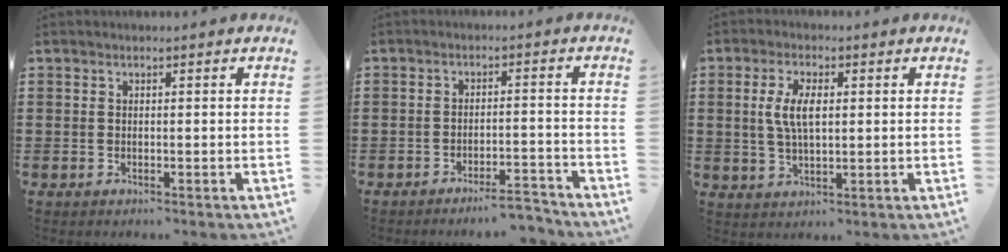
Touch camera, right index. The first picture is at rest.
{"total": 4.1, "force": [-3.8, 0.2, 1.4], "torque": [-0.024, -0.001, -0.075]}
{"total": 5.6, "force": [0.7, 2.4, 5.0], "torque": [-0.109, 0.007, 0.007]}